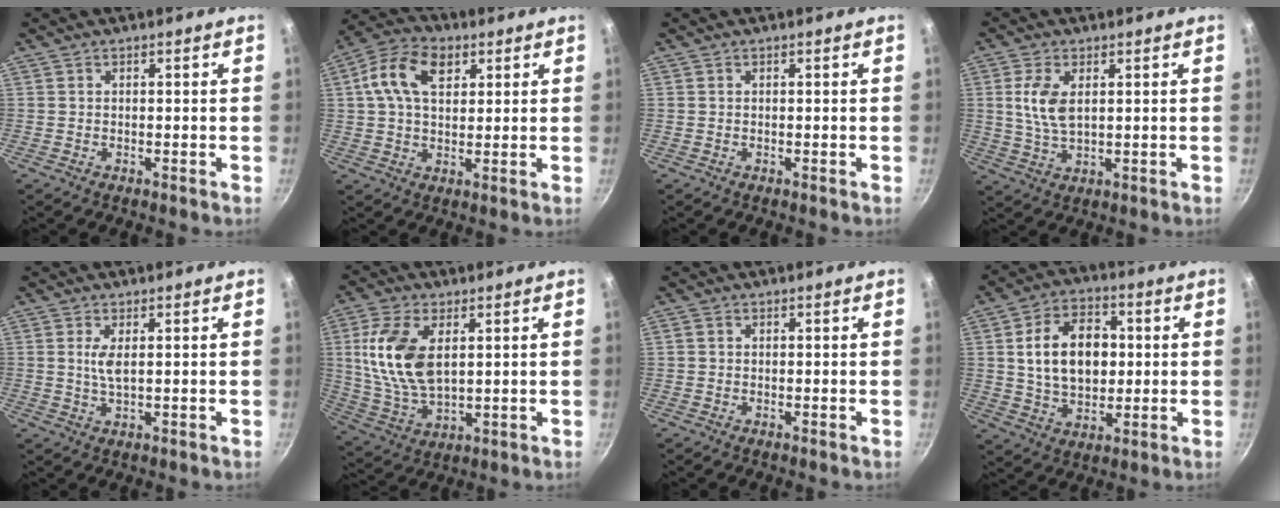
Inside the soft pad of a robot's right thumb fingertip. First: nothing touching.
{"total": 11.5, "force": [3.7, 7.4, 8.0], "torque": [-0.129, 0.010, 0.053]}
{"total": 0.0}
{"total": 6.8, "force": [1.5, 3.5, 5.6], "torque": [-0.113, -0.006, 0.032]}
{"total": 3.0, "force": [0.7, 1.0, 2.8], "torque": [-0.058, -0.006, 0.015]}
{"total": 14.1, "force": [3.1, 7.8, 11.3], "torque": [-0.217, -0.013, 0.069]}
{"total": 0.7, "force": [0.1, 0.6, 0.3], "torque": [-0.005, 0.003, 0.001]}
{"total": 14.6, "force": [1.7, 10.1, 10.5], "torque": [-0.143, 0.007, 0.028]}